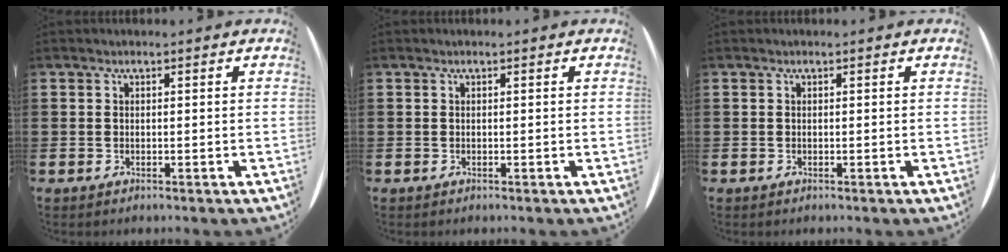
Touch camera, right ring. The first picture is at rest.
{"total": 0.0}
{"total": 0.0}